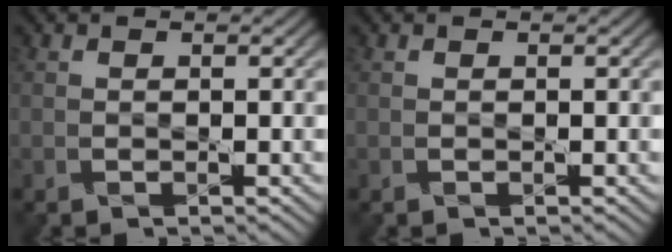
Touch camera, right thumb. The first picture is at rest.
{"total": 0.0}